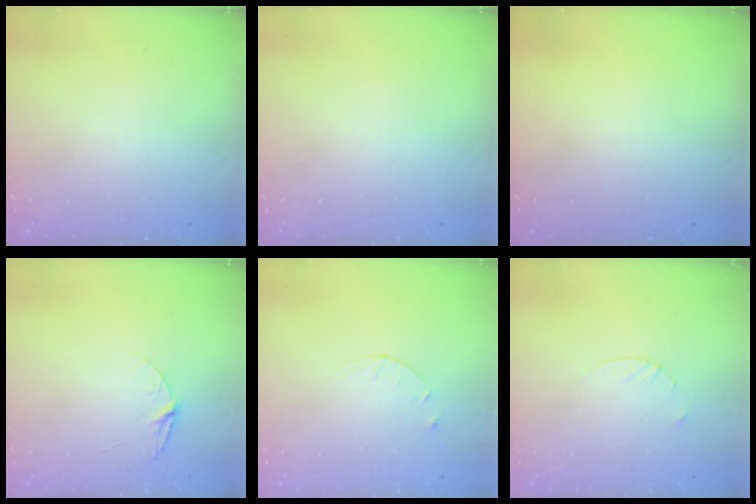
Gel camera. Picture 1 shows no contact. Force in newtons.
{"total": 0.0}
{"total": 0.0}
{"total": 5.3, "press": 5.3, "slide": 0.5}
{"total": 3.0, "press": 2.9, "slide": 0.4}
{"total": 2.7, "press": 2.7, "slide": 0.3}